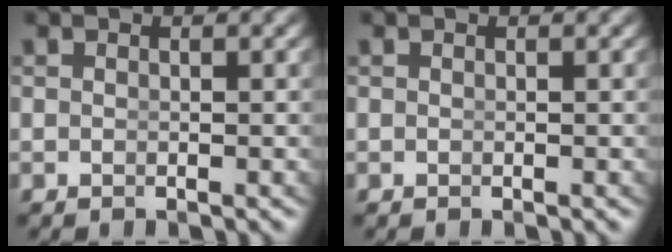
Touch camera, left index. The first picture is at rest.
{"total": 0.0}